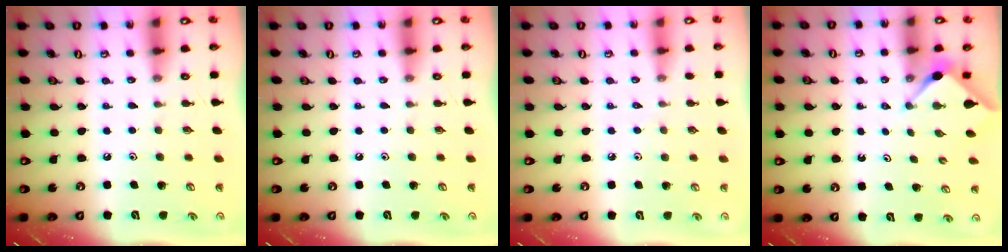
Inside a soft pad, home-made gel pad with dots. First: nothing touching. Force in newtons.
{"total": 0.0}
{"total": 3.3, "press": 3.3, "slide": 0.6}
{"total": 2.8, "press": 2.7, "slide": 0.5}